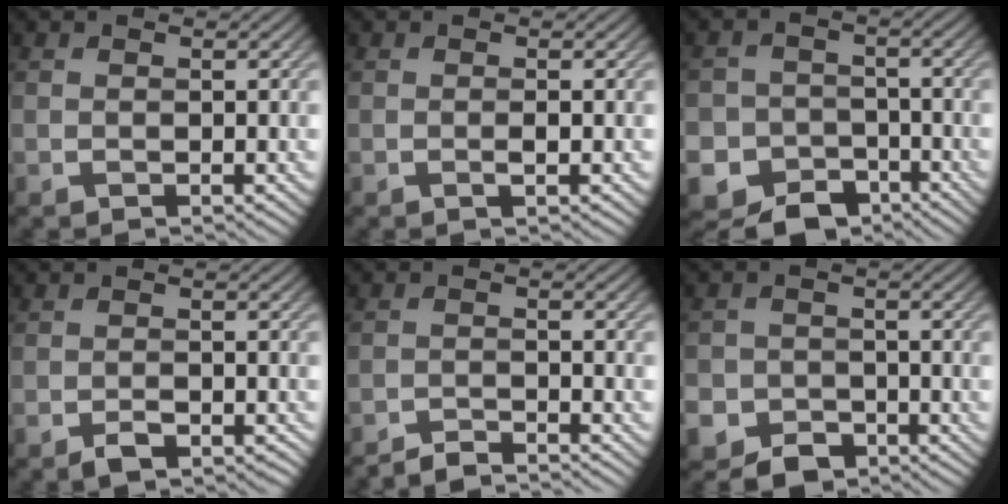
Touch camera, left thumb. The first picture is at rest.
{"total": 0.7, "force": [-0.2, 0.1, 0.6], "torque": [-0.012, -0.001, -0.003]}
{"total": 11.4, "force": [-7.1, 8.7, 2.2], "torque": [-0.054, -0.046, -0.125]}
{"total": 2.3, "force": [-1.7, 0.9, 1.3], "torque": [-0.019, 0.000, -0.029]}
{"total": 3.2, "force": [-3.1, 0.3, 0.8], "torque": [-0.009, 0.005, -0.060]}
{"total": 8.6, "force": [-5.7, 6.1, 2.1], "torque": [-0.042, -0.034, -0.104]}